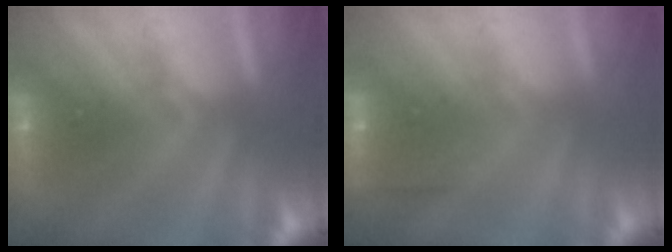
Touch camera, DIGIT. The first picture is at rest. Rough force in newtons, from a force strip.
{"total": 2.5}